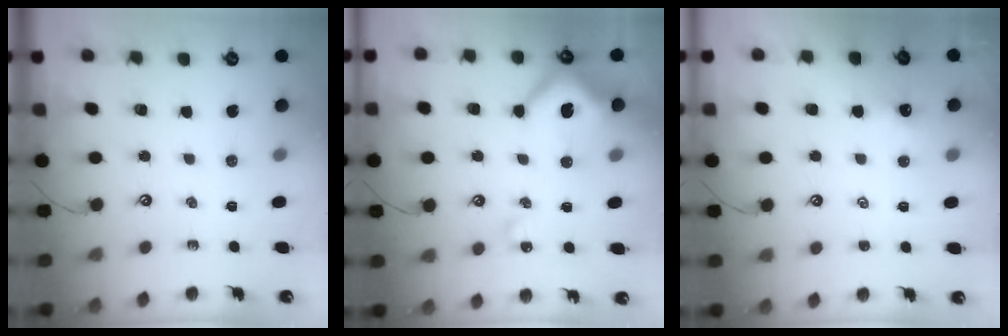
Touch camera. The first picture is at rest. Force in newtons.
{"total": 12.4, "press": 12.3, "slide": 1.5}
{"total": 1.4, "press": 1.4, "slide": 0.2}